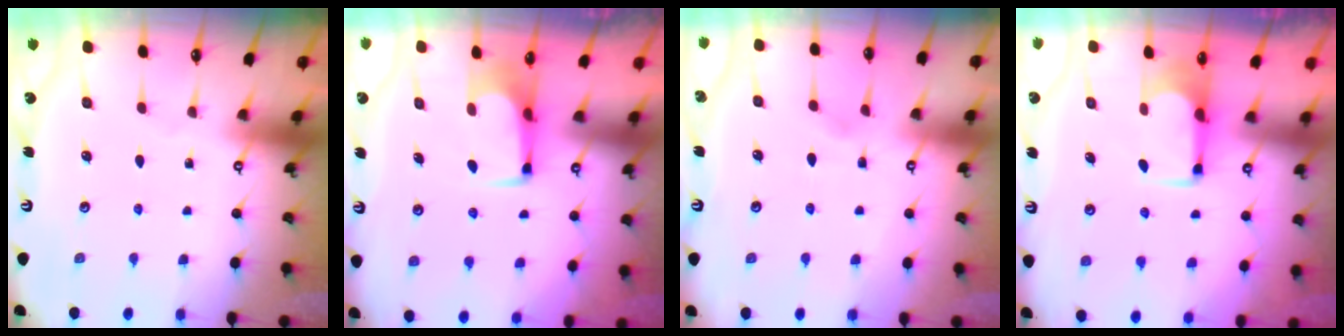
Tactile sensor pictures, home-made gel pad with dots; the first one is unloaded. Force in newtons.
{"total": 0.6, "press": 0.5, "slide": 0.3}
{"total": 1.7, "press": 1.4, "slide": 0.9}
{"total": 1.8, "press": 1.6, "slide": 0.9}